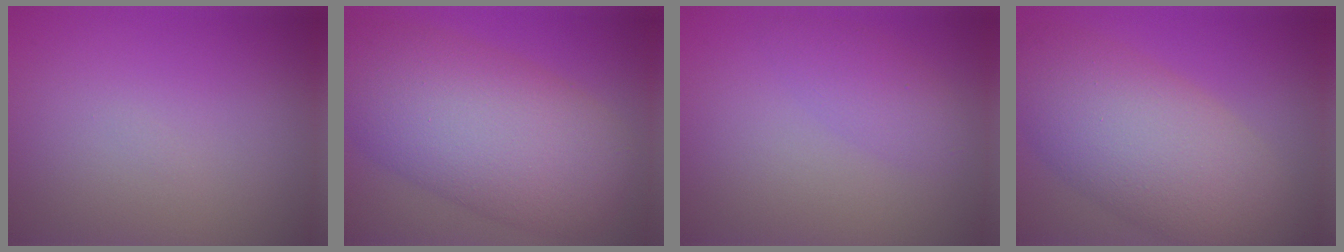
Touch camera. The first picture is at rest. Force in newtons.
{"total": 11.8, "press": 11.8, "slide": 0.3}
{"total": 2.2, "press": 2.2, "slide": 0.0}
{"total": 9.4, "press": 9.4, "slide": 0.4}